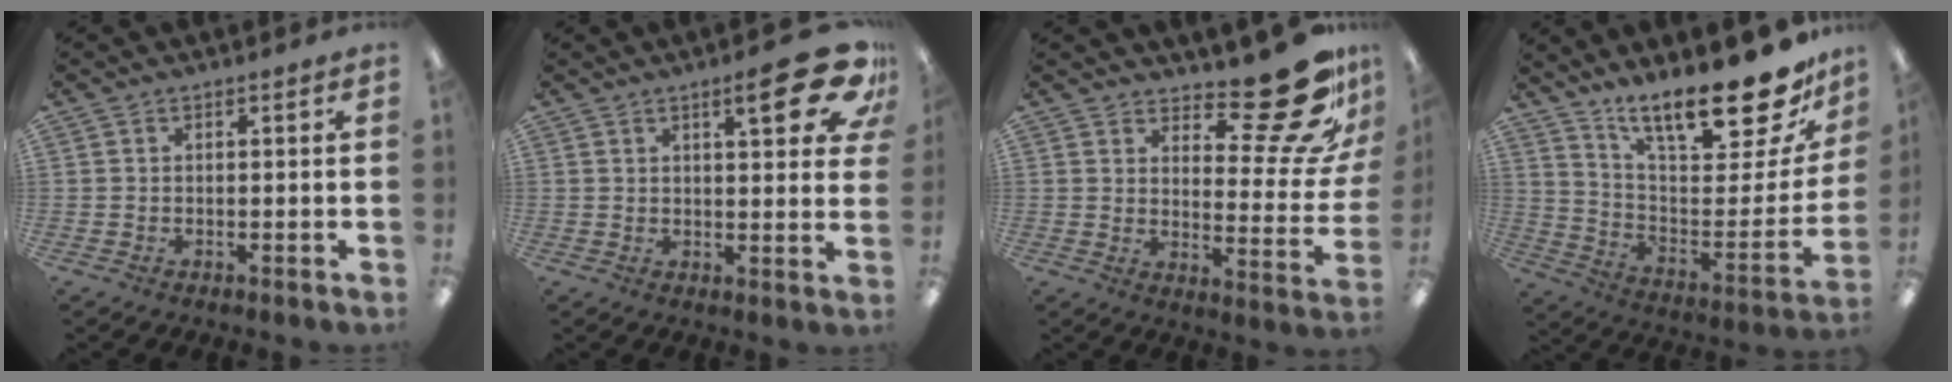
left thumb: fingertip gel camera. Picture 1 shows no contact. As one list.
[{"total": 13.8, "force": [7.2, 4.1, 11.0], "torque": [-0.130, -0.035, 0.105]}, {"total": 19.6, "force": [14.3, 6.0, 12.1], "torque": [-0.136, -0.116, 0.231]}, {"total": 22.6, "force": [16.9, 6.1, 13.6], "torque": [-0.193, -0.127, 0.281]}]